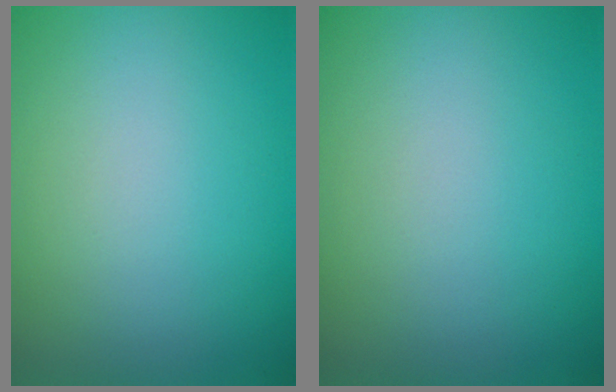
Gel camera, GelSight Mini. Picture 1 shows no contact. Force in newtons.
{"total": 0.0}